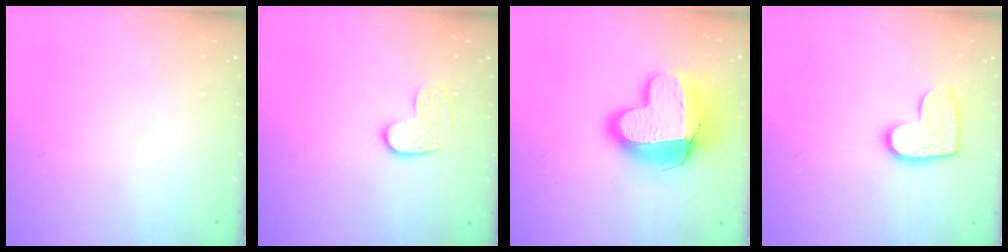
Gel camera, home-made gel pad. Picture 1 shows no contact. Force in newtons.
{"total": 6.4, "press": 6.4, "slide": 0.4}
{"total": 16.9, "press": 16.8, "slide": 1.4}
{"total": 10.9, "press": 10.9, "slide": 0.6}